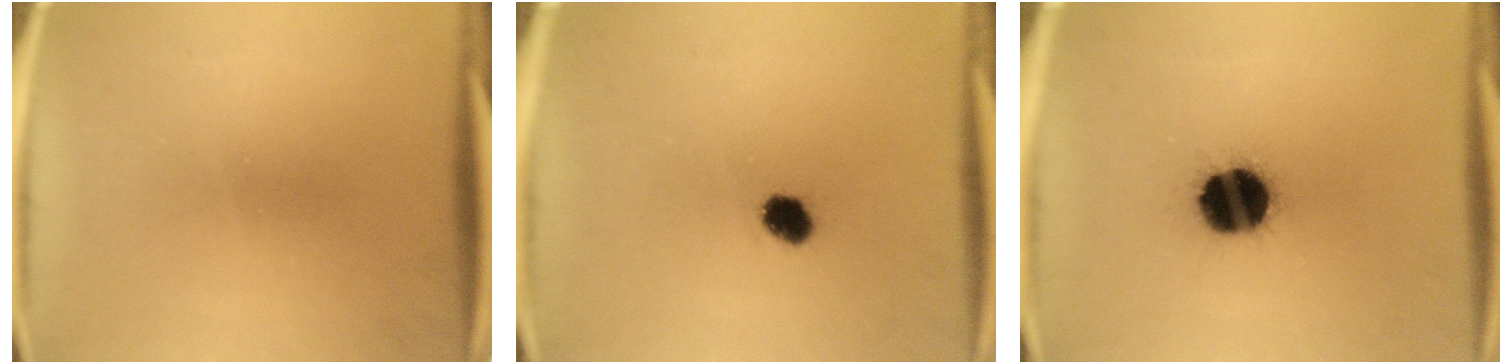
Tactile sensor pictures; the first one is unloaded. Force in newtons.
{"total": 2.6}
{"total": 16.3}